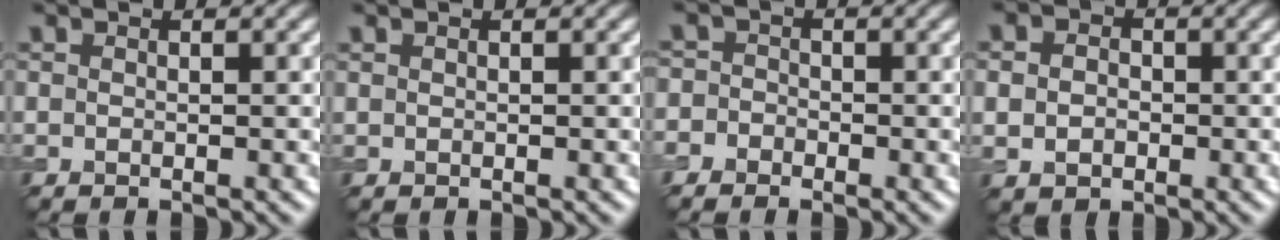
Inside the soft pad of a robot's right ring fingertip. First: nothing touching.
{"total": 0.0}
{"total": 2.4, "force": [-1.2, 2.1, 0.4], "torque": [0.013, 0.015, -0.040]}
{"total": 2.9, "force": [-0.1, 2.4, 1.6], "torque": [-0.025, 0.000, -0.011]}